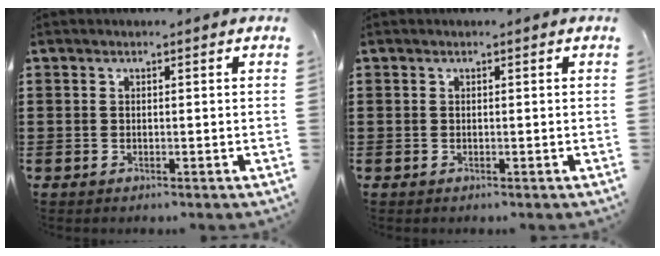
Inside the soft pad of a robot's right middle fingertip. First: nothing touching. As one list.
[{"total": 0.0}]